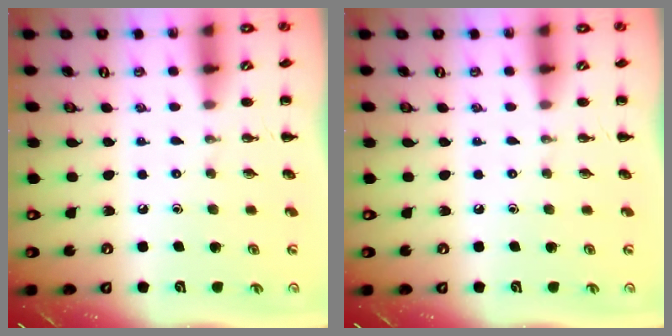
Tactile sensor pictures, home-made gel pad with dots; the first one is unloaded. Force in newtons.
{"total": 0.0}